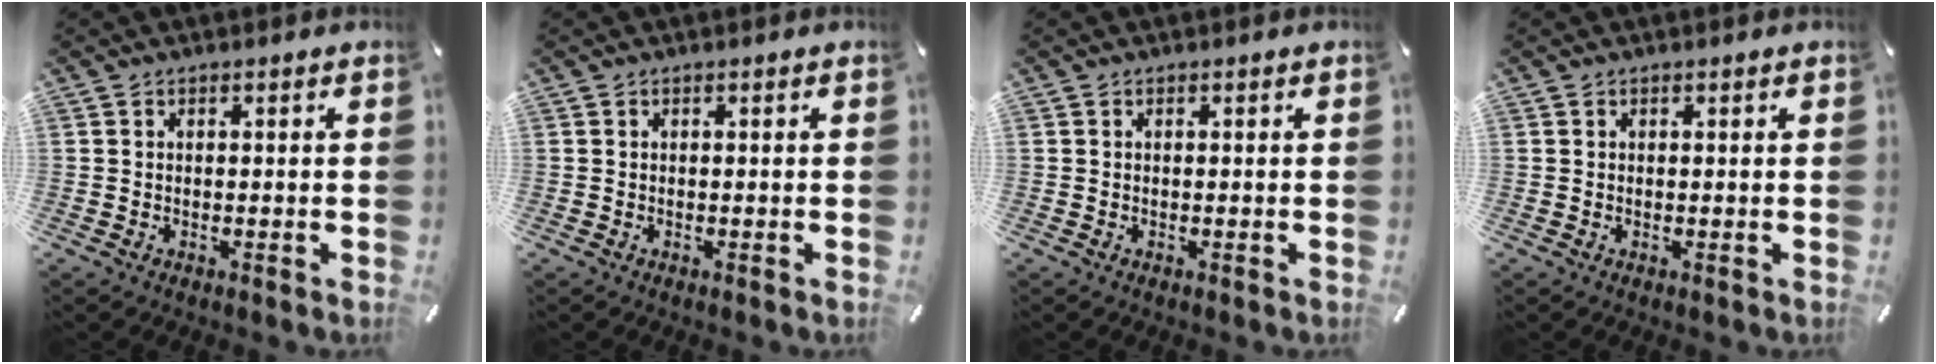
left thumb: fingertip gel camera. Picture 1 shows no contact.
{"total": 0.0}
{"total": 0.0}
{"total": 0.0}